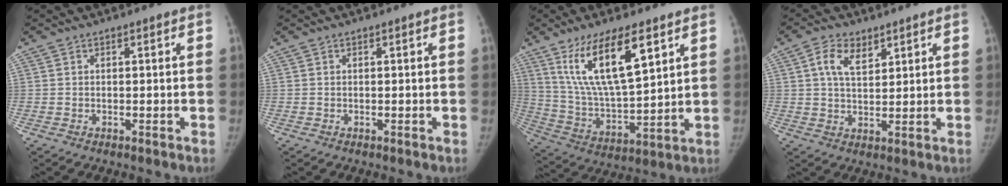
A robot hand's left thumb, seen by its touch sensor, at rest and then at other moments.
{"total": 0.0}
{"total": 17.2, "force": [8.8, 5.4, 13.8], "torque": [-0.237, -0.040, 0.172]}
{"total": 6.2, "force": [3.0, 3.5, 4.2], "torque": [-0.063, -0.013, 0.055]}